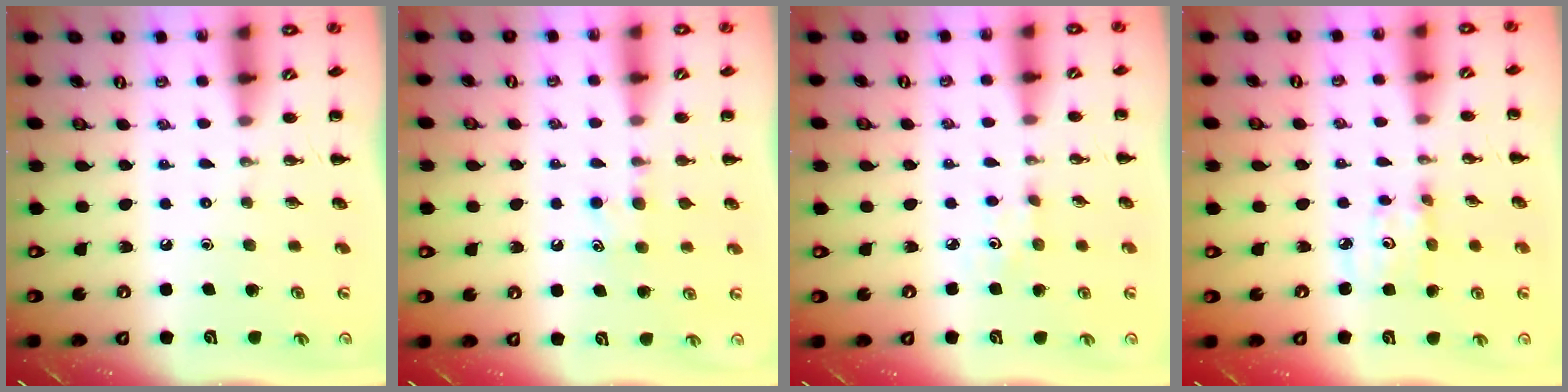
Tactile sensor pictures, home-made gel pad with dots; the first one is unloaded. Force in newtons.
{"total": 5.4, "press": 5.2, "slide": 1.5}
{"total": 2.2, "press": 2.1, "slide": 0.7}
{"total": 2.8, "press": 2.8, "slide": 0.4}